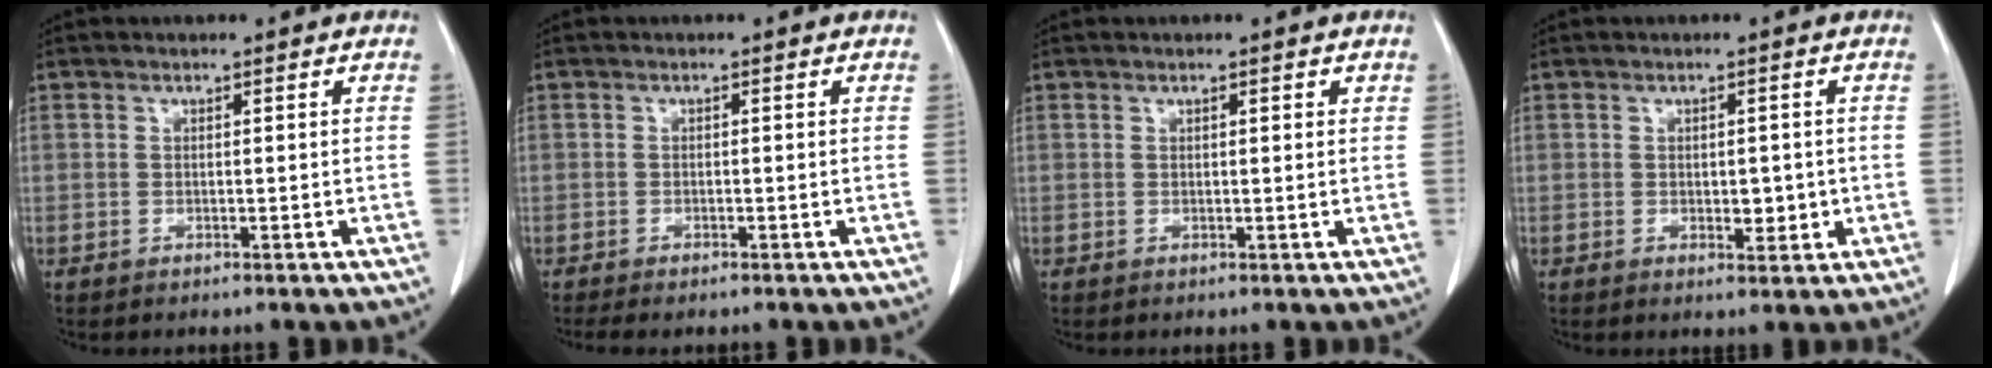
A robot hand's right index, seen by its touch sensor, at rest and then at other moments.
{"total": 2.7, "force": [-1.7, 1.1, 1.8], "torque": [-0.041, -0.002, -0.024]}
{"total": 1.5, "force": [0.7, 0.6, 1.1], "torque": [-0.024, 0.001, 0.012]}
{"total": 3.7, "force": [-0.5, 2.0, 3.0], "torque": [-0.043, 0.002, 0.002]}